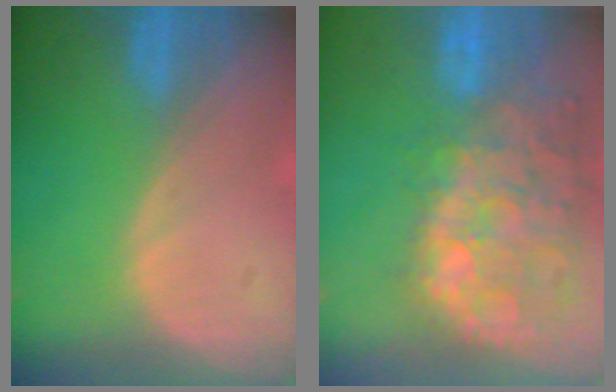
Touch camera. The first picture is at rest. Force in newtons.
{"total": 14.4, "press": 11.7, "slide": 8.4}